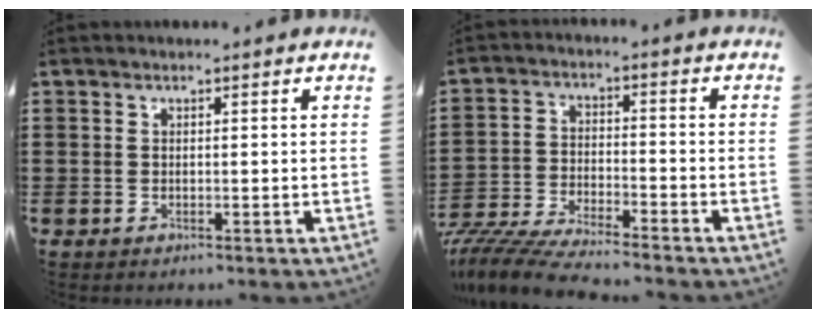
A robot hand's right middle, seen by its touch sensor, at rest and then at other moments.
{"total": 6.1, "force": [-5.9, 0.0, 1.5], "torque": [-0.048, -0.011, -0.122]}